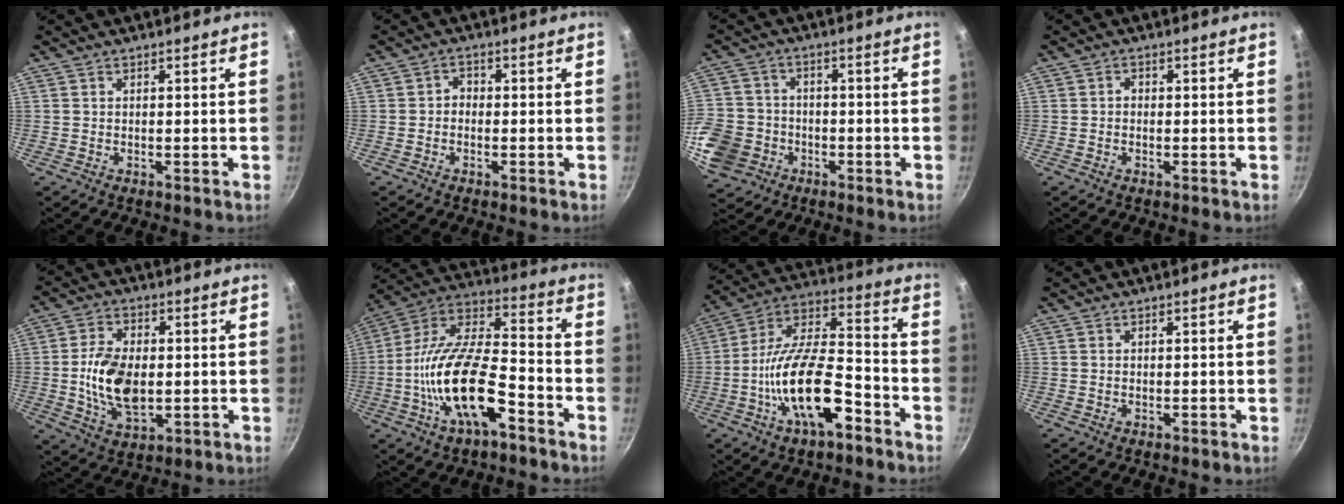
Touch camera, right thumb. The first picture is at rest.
{"total": 1.9, "force": [-0.6, 1.5, 0.9], "torque": [-0.008, 0.012, -0.016]}
{"total": 14.6, "force": [-4.9, 12.2, 6.3], "torque": [-0.143, 0.035, -0.097]}
{"total": 1.0, "force": [-0.2, 0.9, 0.5], "torque": [-0.010, 0.006, -0.005]}
{"total": 11.8, "force": [-0.5, 7.0, 9.5], "torque": [-0.169, 0.000, -0.009]}
{"total": 20.1, "force": [-7.6, 8.2, 16.7], "torque": [-0.301, 0.049, -0.157]}
{"total": 18.9, "force": [-7.8, 7.8, 15.3], "torque": [-0.254, 0.053, -0.151]}
{"total": 0.0}